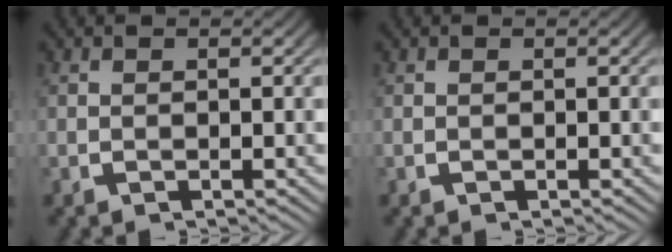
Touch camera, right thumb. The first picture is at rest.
{"total": 0.0}